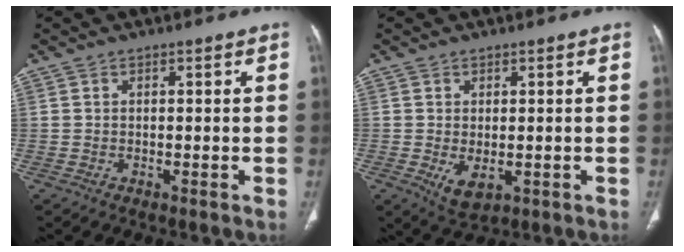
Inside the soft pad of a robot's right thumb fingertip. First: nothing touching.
{"total": 4.2, "force": [-0.9, 2.4, 3.4], "torque": [-0.054, -0.009, 0.001]}